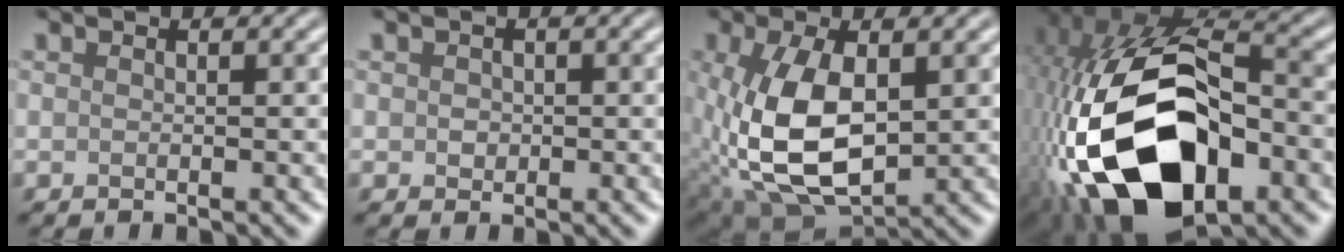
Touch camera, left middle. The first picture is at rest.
{"total": 0.9, "force": [0.0, 0.9, 0.3], "torque": [-0.007, -0.001, -0.002]}
{"total": 9.9, "force": [-0.3, 5.7, 8.1], "torque": [-0.189, -0.015, 0.006]}
{"total": 19.4, "force": [-6.1, 11.3, 14.5], "torque": [-0.313, -0.031, -0.097]}